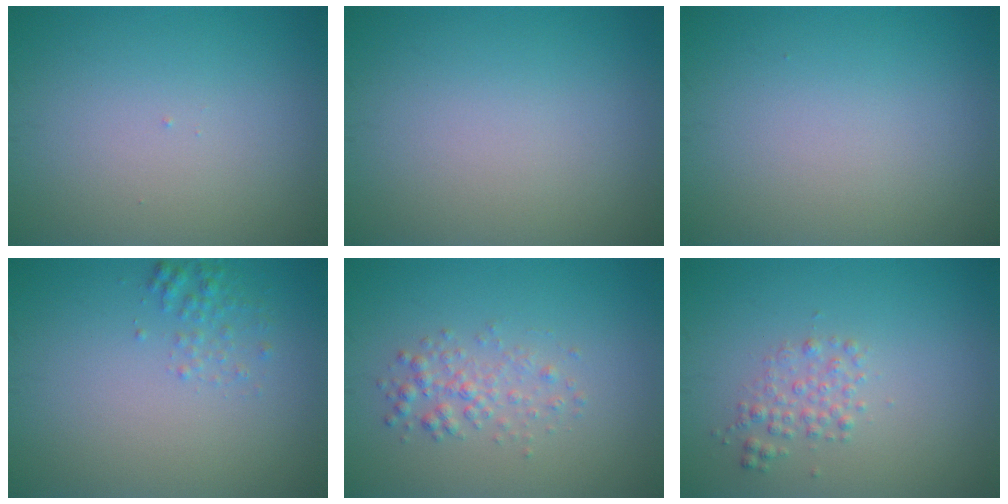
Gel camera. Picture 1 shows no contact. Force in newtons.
{"total": 0.0}
{"total": 0.0}
{"total": 1.3, "press": 1.3, "slide": 0.1}
{"total": 2.1, "press": 2.1, "slide": 0.0}
{"total": 1.7, "press": 1.7, "slide": 0.1}